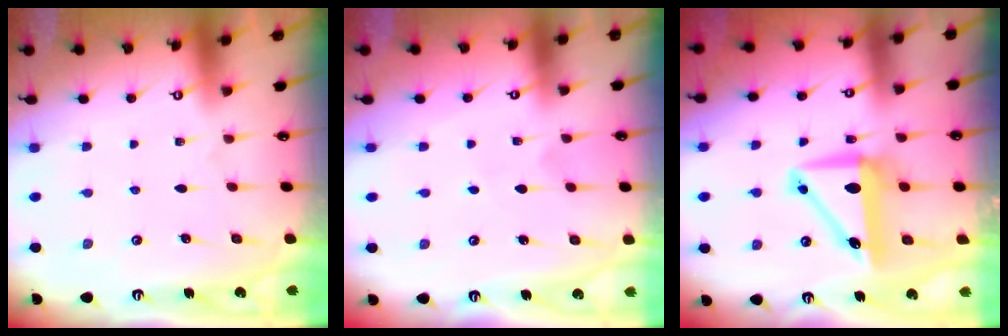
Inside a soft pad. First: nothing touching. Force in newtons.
{"total": 2.9, "press": 2.9, "slide": 0.2}
{"total": 9.9, "press": 9.6, "slide": 2.1}